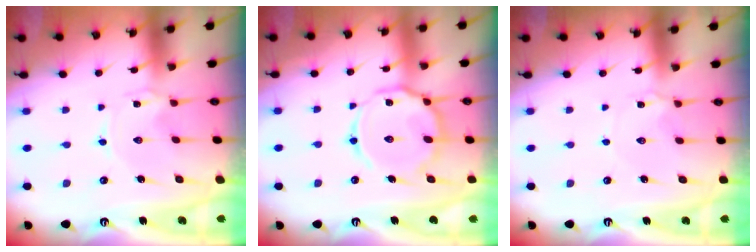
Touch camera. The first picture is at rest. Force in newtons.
{"total": 15.0, "press": 15.0, "slide": 1.3}
{"total": 3.8, "press": 3.8, "slide": 0.5}